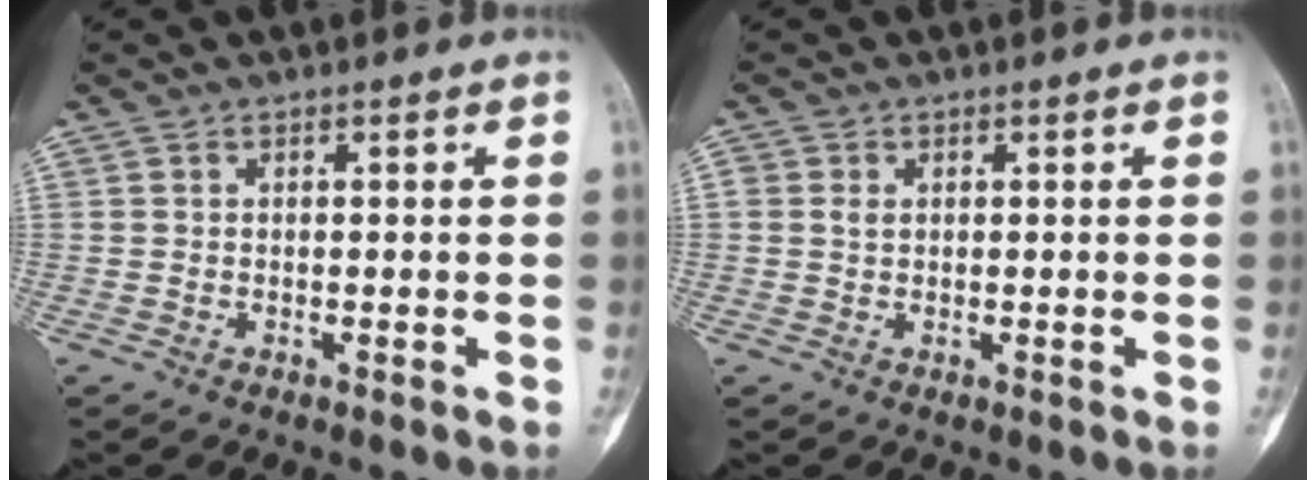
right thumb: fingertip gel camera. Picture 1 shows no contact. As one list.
[{"total": 1.5, "force": [0.4, 1.1, 0.8], "torque": [-0.011, 0.000, 0.007]}]